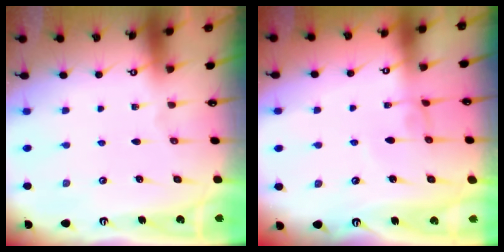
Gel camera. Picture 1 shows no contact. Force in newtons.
{"total": 2.9, "press": 2.9, "slide": 0.1}